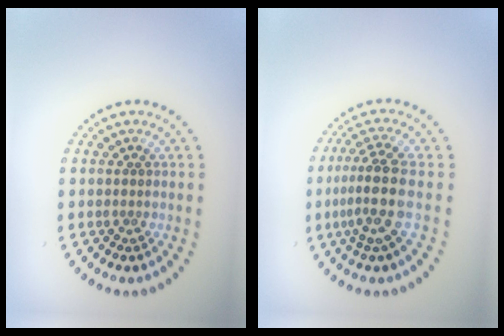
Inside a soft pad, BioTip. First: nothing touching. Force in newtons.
{"total": 3.9, "press": 3.1, "slide": 2.4}